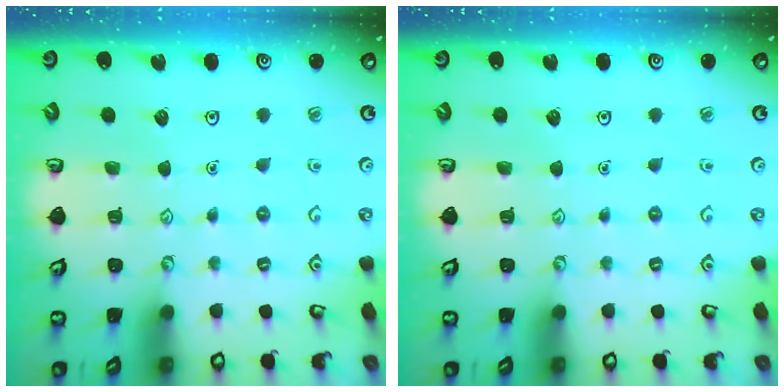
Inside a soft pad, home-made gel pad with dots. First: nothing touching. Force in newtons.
{"total": 0.0}